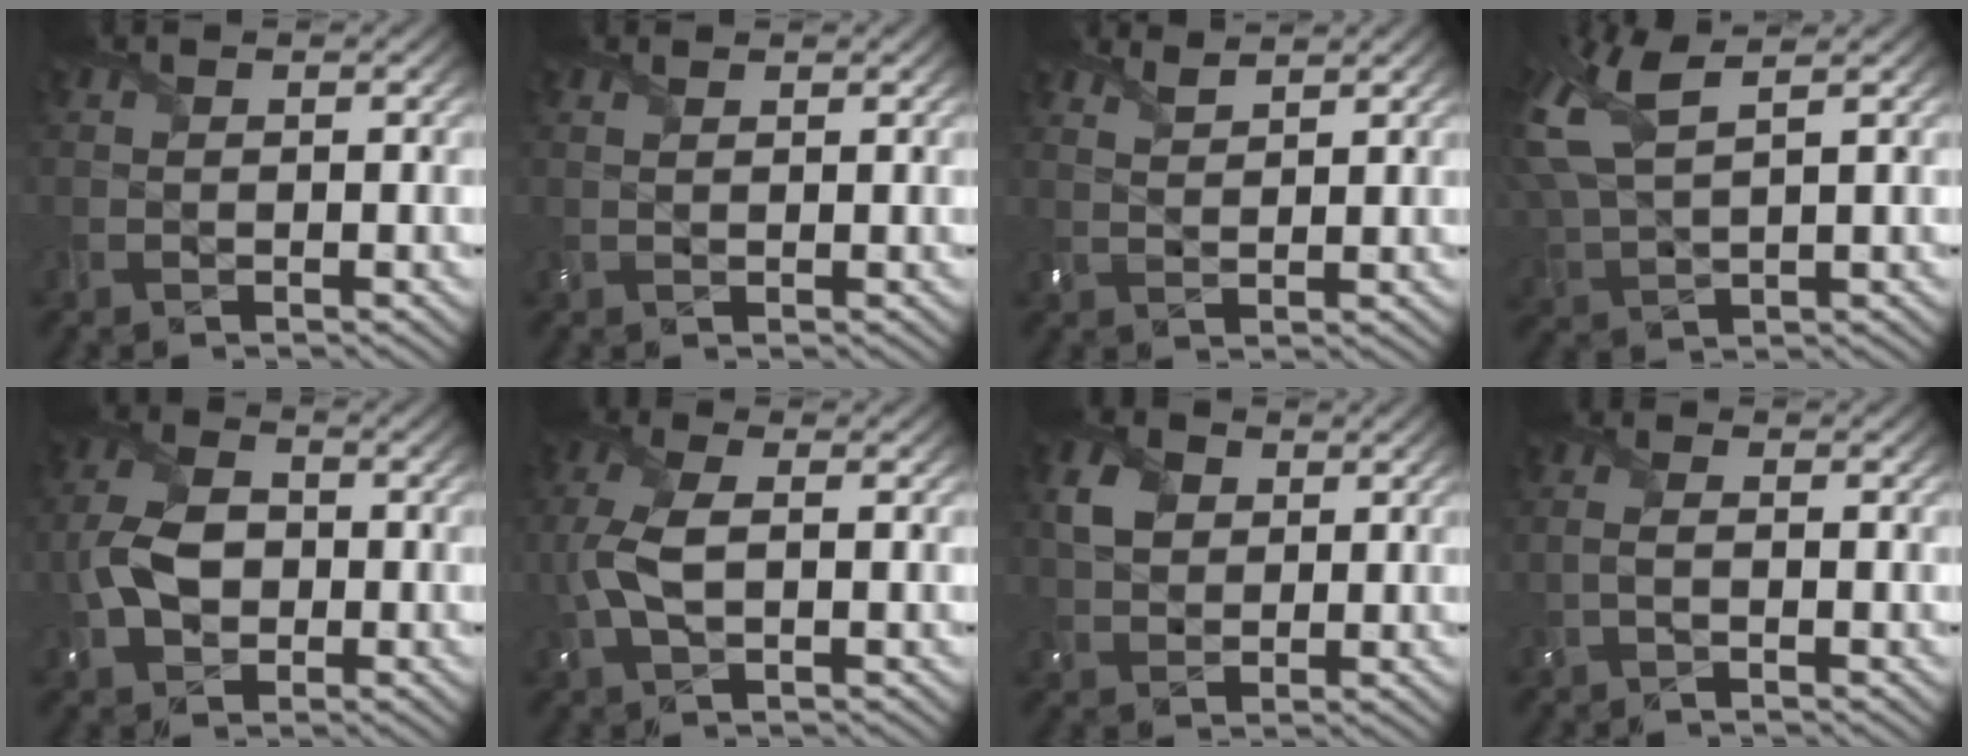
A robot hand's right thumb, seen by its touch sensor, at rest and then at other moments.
{"total": 0.8, "force": [0.8, 0.3, 0.3], "torque": [-0.012, 0.000, 0.015]}
{"total": 2.4, "force": [2.2, 0.4, 1.0], "torque": [-0.024, -0.001, 0.049]}
{"total": 9.0, "force": [4.3, 3.3, 7.1], "torque": [-0.203, 0.014, 0.088]}
{"total": 6.6, "force": [-1.1, 4.7, 4.6], "torque": [-0.114, 0.002, -0.027]}
{"total": 5.4, "force": [-0.2, 2.5, 4.7], "torque": [-0.135, 0.002, -0.008]}
{"total": 4.6, "force": [1.7, 3.4, 2.6], "torque": [-0.067, 0.006, 0.032]}
{"total": 1.2, "force": [-0.5, 0.3, 1.1], "torque": [-0.027, 0.001, -0.017]}